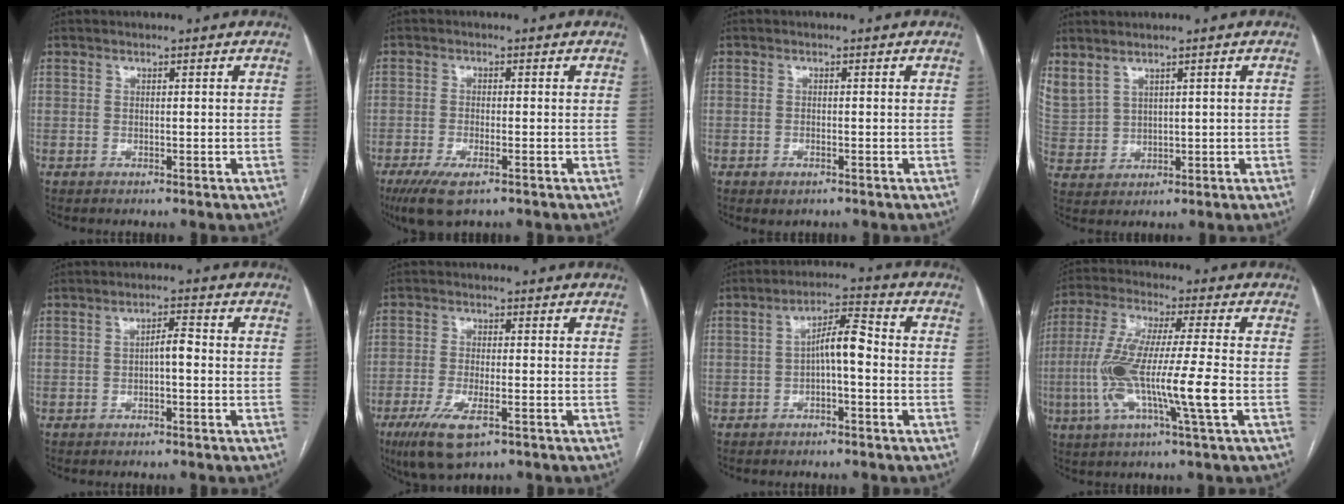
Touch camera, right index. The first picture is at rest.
{"total": 6.0, "force": [-3.6, 1.5, 4.5], "torque": [-0.086, -0.014, -0.059]}
{"total": 1.4, "force": [-0.8, 0.7, 1.0], "torque": [-0.014, -0.001, -0.005]}
{"total": 9.3, "force": [5.4, 6.2, 4.4], "torque": [-0.142, 0.013, 0.134]}
{"total": 2.6, "force": [-0.5, 0.7, 2.4], "torque": [-0.037, 0.008, -0.008]}
{"total": 8.0, "force": [-4.3, 2.2, 6.4], "torque": [-0.125, -0.019, -0.070]}
{"total": 5.1, "force": [-0.7, 1.2, 4.9], "torque": [-0.082, 0.021, -0.011]}
{"total": 14.3, "force": [-3.1, 0.1, 13.9], "torque": [-0.280, -0.009, -0.066]}